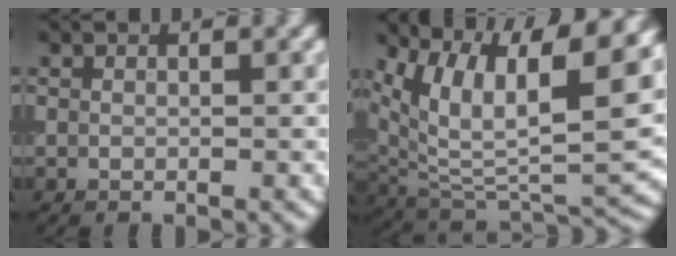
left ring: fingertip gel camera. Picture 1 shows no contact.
{"total": 15.3, "force": [6.4, 7.0, 12.0], "torque": [-0.189, 0.014, 0.116]}